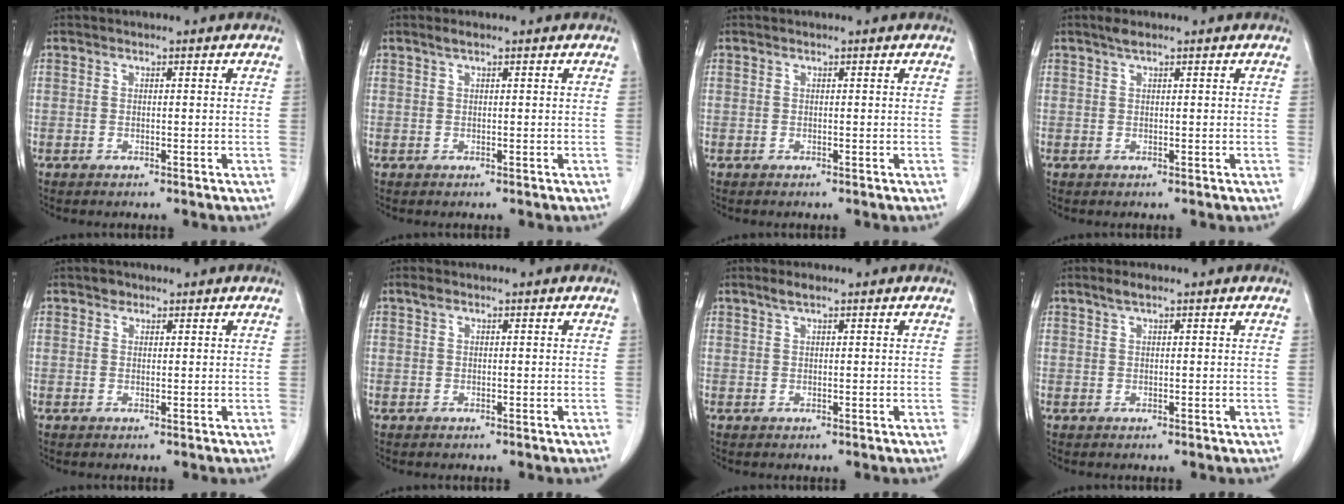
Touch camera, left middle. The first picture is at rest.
{"total": 0.8, "force": [0.6, 0.1, 0.6], "torque": [-0.014, 0.005, 0.013]}
{"total": 0.0}
{"total": 1.2, "force": [0.9, 0.1, 0.8], "torque": [-0.019, 0.006, 0.018]}
{"total": 1.1, "force": [0.7, 0.8, 0.2], "torque": [0.001, -0.001, 0.008]}
{"total": 0.7, "force": [0.4, 0.4, 0.4], "torque": [-0.009, 0.011, 0.008]}
{"total": 1.5, "force": [1.1, 0.3, 1.0], "torque": [-0.025, 0.006, 0.022]}
{"total": 1.4, "force": [1.0, 0.2, 1.0], "torque": [-0.024, 0.007, 0.020]}